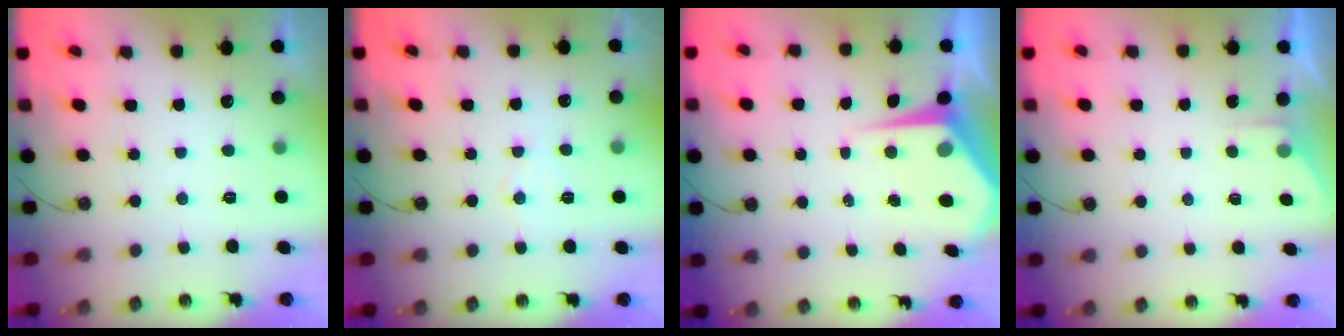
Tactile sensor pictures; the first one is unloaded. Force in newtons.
{"total": 5.9, "press": 5.8, "slide": 0.7}
{"total": 7.4, "press": 7.4, "slide": 0.6}
{"total": 1.8, "press": 1.8, "slide": 0.3}